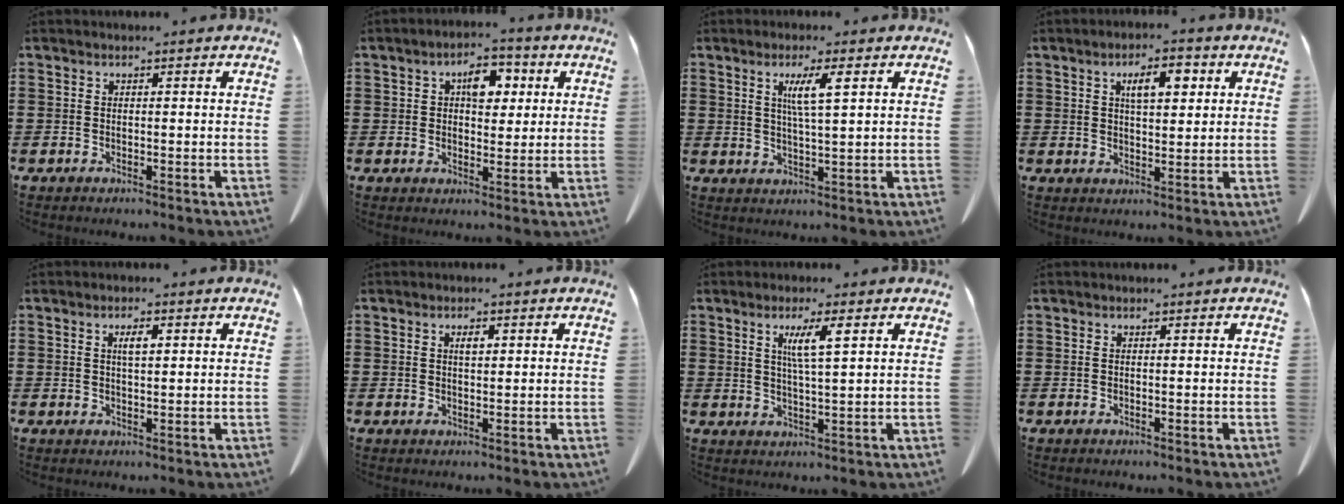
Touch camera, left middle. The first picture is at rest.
{"total": 5.4, "force": [1.9, 3.3, 3.9], "torque": [-0.062, 0.008, 0.023]}
{"total": 4.7, "force": [2.0, 0.3, 4.2], "torque": [-0.088, 0.001, 0.030]}
{"total": 5.4, "force": [2.2, 2.0, 4.4], "torque": [-0.067, 0.001, 0.031]}
{"total": 2.3, "force": [0.8, 0.7, 2.1], "torque": [-0.033, 0.001, 0.009]}
{"total": 1.6, "force": [0.5, 0.5, 1.4], "torque": [-0.020, 0.001, 0.006]}
{"total": 4.8, "force": [2.1, 0.4, 4.2], "torque": [-0.081, -0.002, 0.031]}
{"total": 0.0}